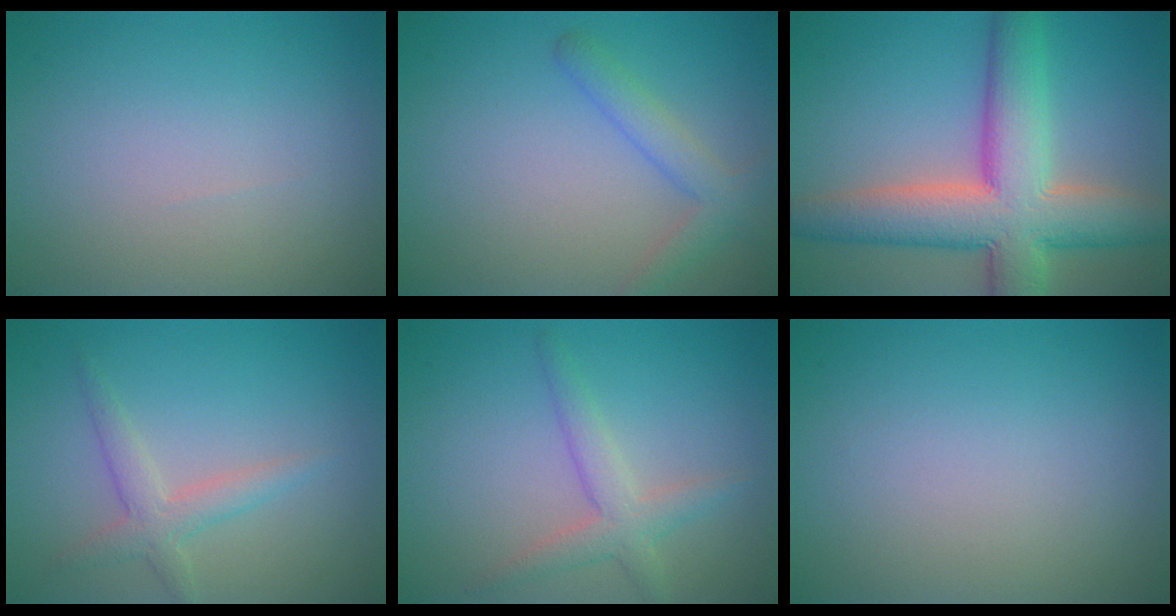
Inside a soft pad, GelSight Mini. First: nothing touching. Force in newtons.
{"total": 2.3, "press": 2.3, "slide": 0.2}
{"total": 10.4, "press": 10.4, "slide": 0.7}
{"total": 2.4, "press": 2.4, "slide": 0.1}
{"total": 2.8, "press": 2.7, "slide": 0.3}
{"total": 0.0}